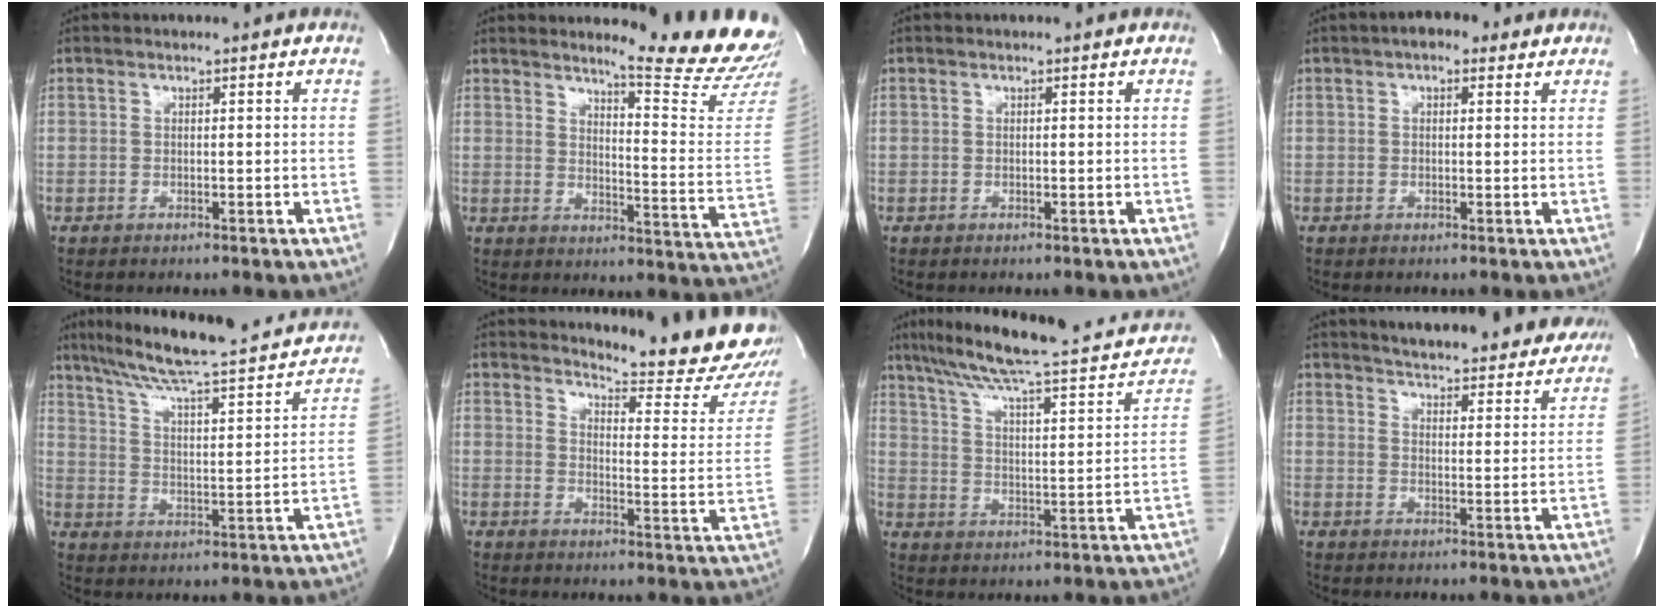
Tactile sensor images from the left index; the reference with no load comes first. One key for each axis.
{"total": 16.4, "fx": 15.5, "fy": -0.7, "fz": 5.2, "tx": -0.072, "ty": -0.138, "tz": 0.175}
{"total": 0.0}
{"total": 3.5, "fx": 2.2, "fy": 1.8, "fz": 2.1, "tx": -0.031, "ty": 0.018, "tz": 0.025}
{"total": 26.0, "fx": 22.5, "fy": 3.1, "fz": 12.6, "tx": -0.199, "ty": -0.008, "tz": 0.302}
{"total": 18.3, "fx": 17.1, "fy": 1.8, "fz": 6.3, "tx": -0.079, "ty": -0.110, "tz": 0.188}
{"total": 26.9, "fx": 22.2, "fy": 4.1, "fz": 14.5, "tx": -0.223, "ty": 0.007, "tz": 0.297}
{"total": 25.2, "fx": 23.0, "fy": 5.0, "fz": 8.9, "tx": -0.135, "ty": -0.039, "tz": 0.279}